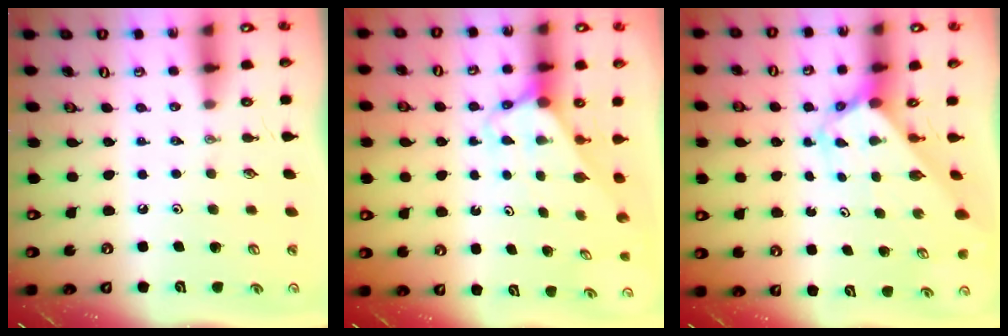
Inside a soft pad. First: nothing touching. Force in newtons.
{"total": 2.6, "press": 2.6, "slide": 0.1}
{"total": 2.6, "press": 2.6, "slide": 0.2}